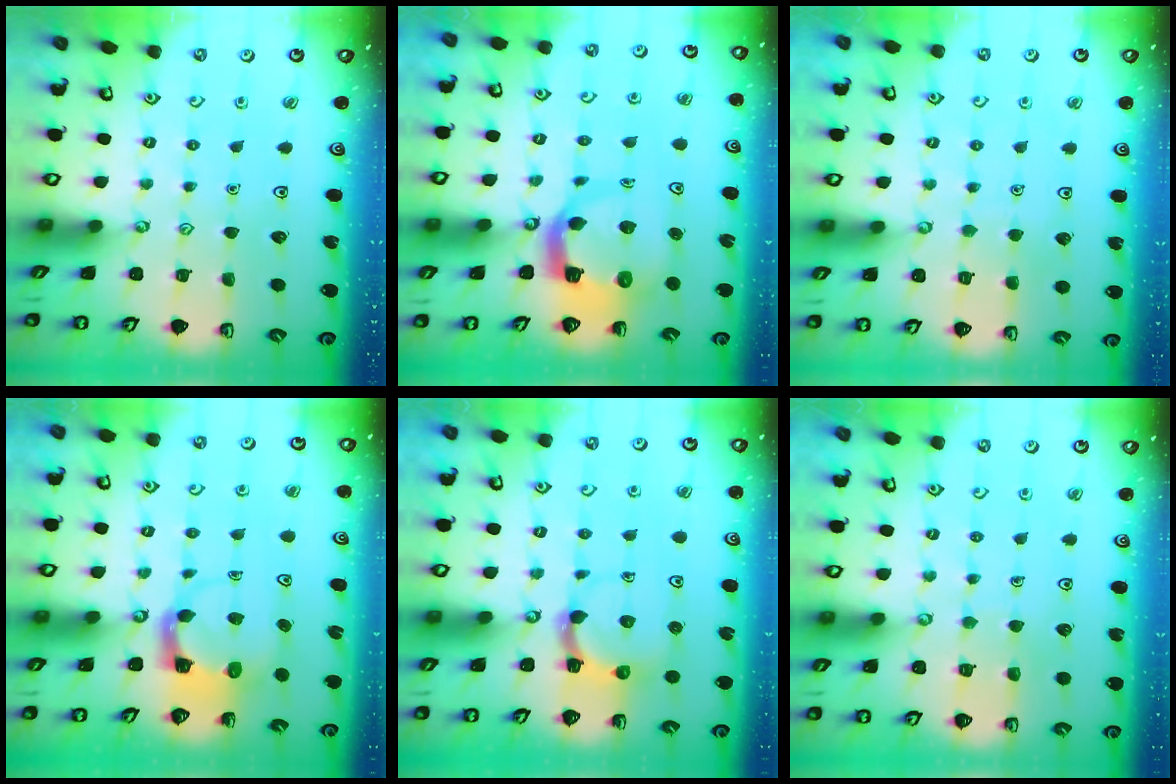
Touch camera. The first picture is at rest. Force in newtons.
{"total": 7.8, "press": 7.7, "slide": 1.1}
{"total": 3.2, "press": 3.2, "slide": 0.2}
{"total": 3.8, "press": 3.8, "slide": 0.3}
{"total": 4.6, "press": 4.6, "slide": 0.8}
{"total": 4.6, "press": 4.6, "slide": 0.3}